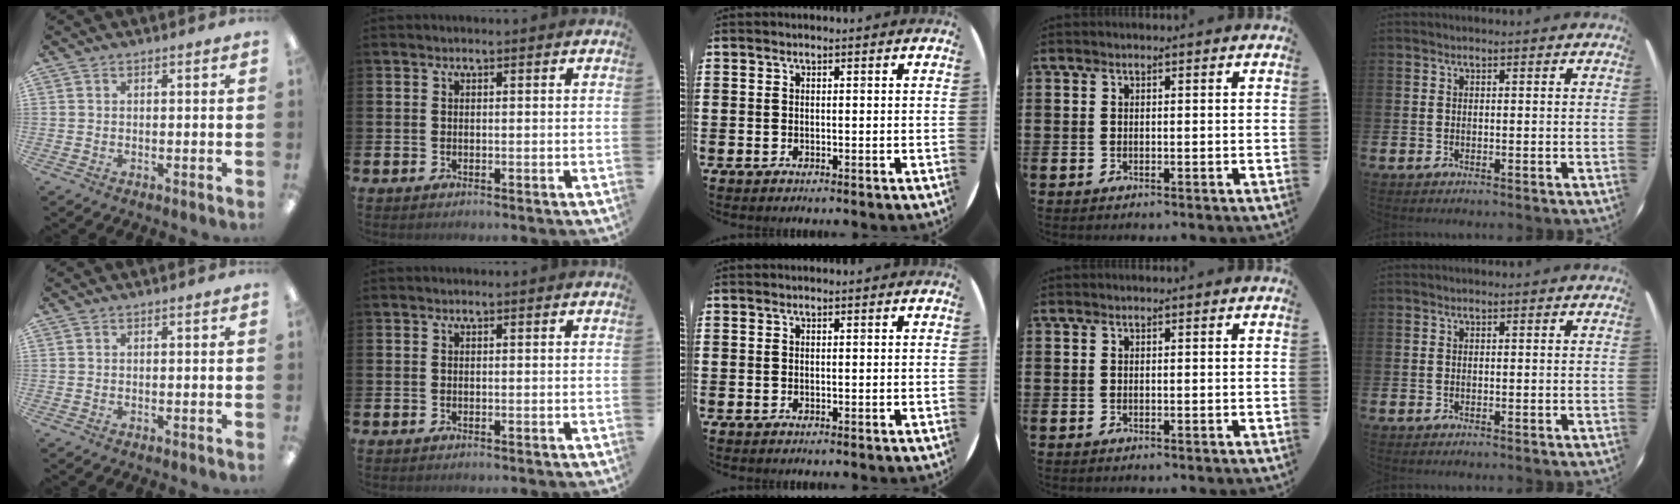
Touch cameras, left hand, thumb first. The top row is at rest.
{}